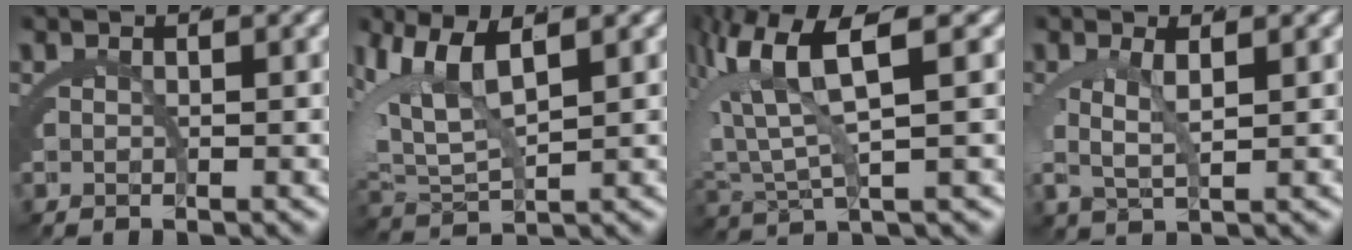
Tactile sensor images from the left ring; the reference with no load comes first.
{"total": 7.3, "force": [1.7, 4.9, 5.1], "torque": [-0.144, -0.021, 0.041]}
{"total": 8.3, "force": [2.9, 3.6, 6.9], "torque": [-0.148, 0.004, 0.049]}
{"total": 3.2, "force": [0.9, 1.1, 2.9], "torque": [-0.063, -0.007, 0.023]}